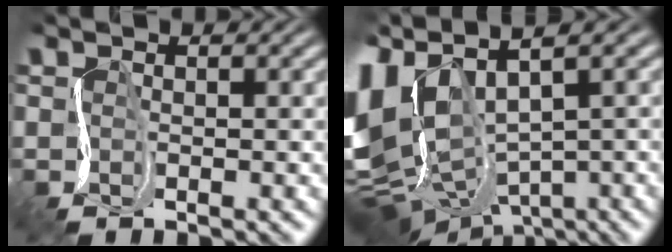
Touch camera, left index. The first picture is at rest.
{"total": 13.2, "force": [0.9, 7.8, 10.6], "torque": [-0.258, -0.015, 0.054]}